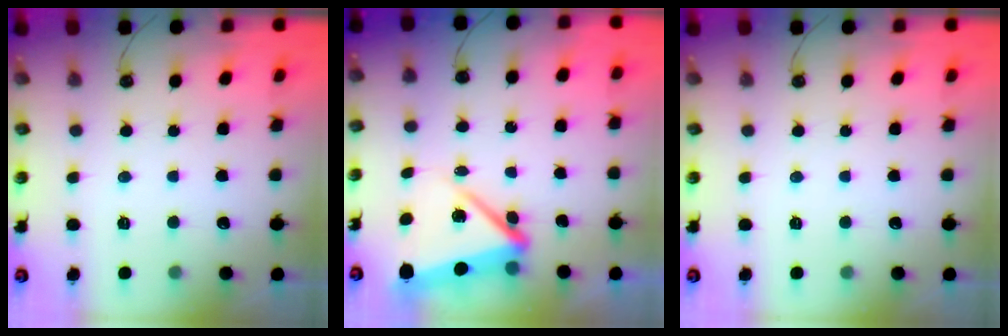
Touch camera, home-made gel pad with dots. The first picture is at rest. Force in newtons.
{"total": 8.4, "press": 8.1, "slide": 2.0}
{"total": 0.0}